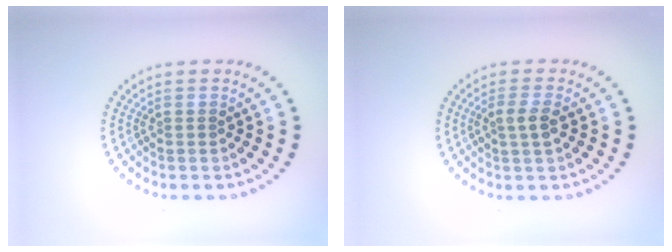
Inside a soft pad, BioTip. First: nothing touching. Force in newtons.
{"total": 2.0, "press": 2.0, "slide": 0.5}